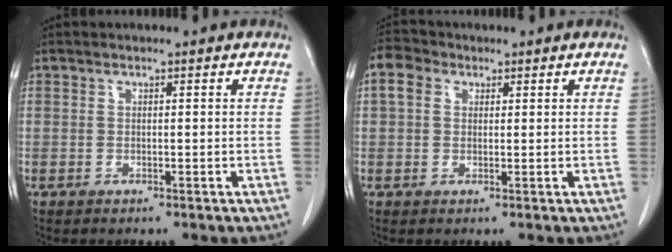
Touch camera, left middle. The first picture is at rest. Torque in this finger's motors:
{"motor_torque": [0.69, -0.71, 0.29, 0.05]}